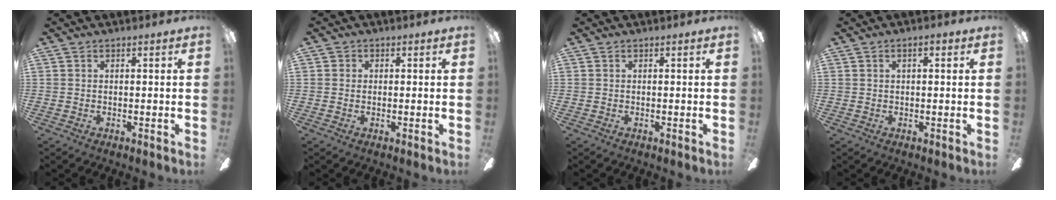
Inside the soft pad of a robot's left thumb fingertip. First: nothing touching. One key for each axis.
{"total": 1.1, "fx": 0.2, "fy": 1.1, "fz": 0.1, "tx": -0.002, "ty": 0.005, "tz": 0.002}
{"total": 0.0}
{"total": 2.1, "fx": 1.1, "fy": 0.8, "fz": 1.6, "tx": -0.018, "ty": -0.002, "tz": 0.015}